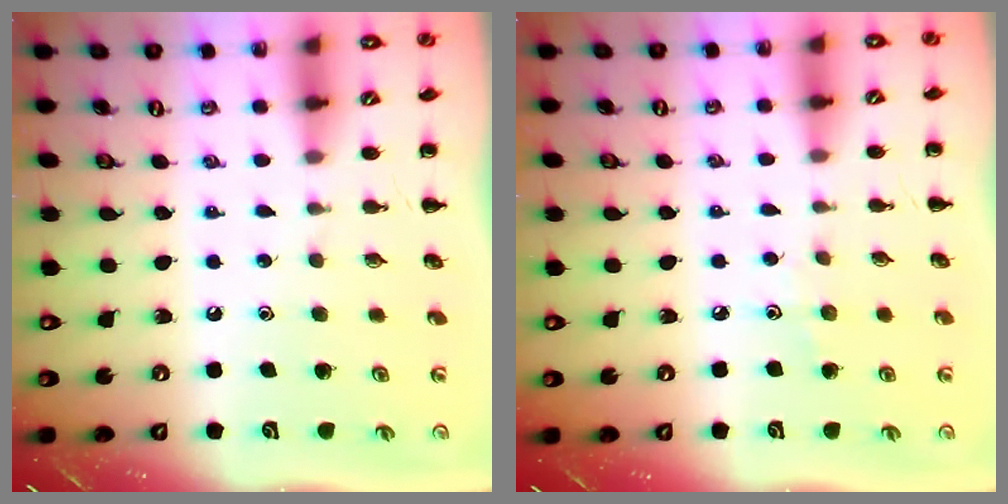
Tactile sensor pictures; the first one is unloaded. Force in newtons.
{"total": 3.4, "press": 3.1, "slide": 1.3}